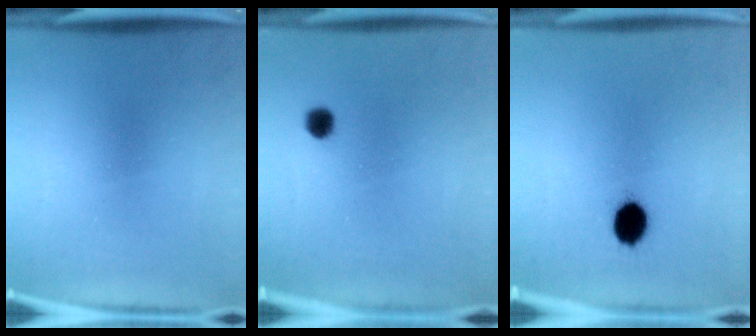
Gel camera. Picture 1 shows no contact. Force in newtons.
{"total": 2.2}
{"total": 5.7}